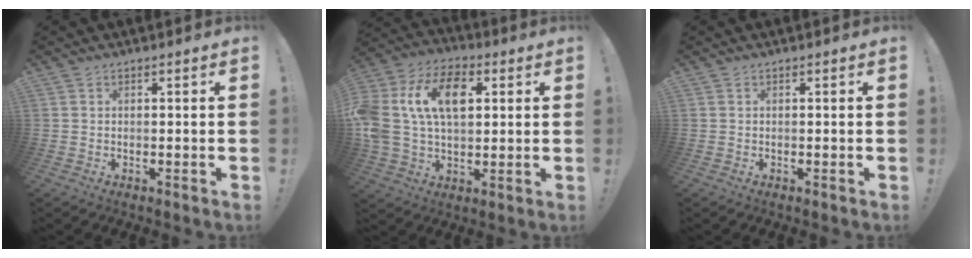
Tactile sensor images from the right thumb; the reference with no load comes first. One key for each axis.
{"total": 18.0, "fx": 4.8, "fy": 11.9, "fz": 12.7, "tx": -0.230, "ty": -0.007, "tz": 0.081}
{"total": 0.0}